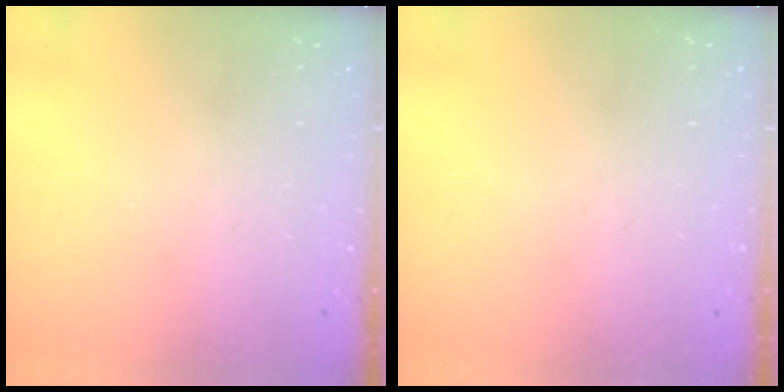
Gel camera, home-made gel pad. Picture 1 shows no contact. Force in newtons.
{"total": 0.0}